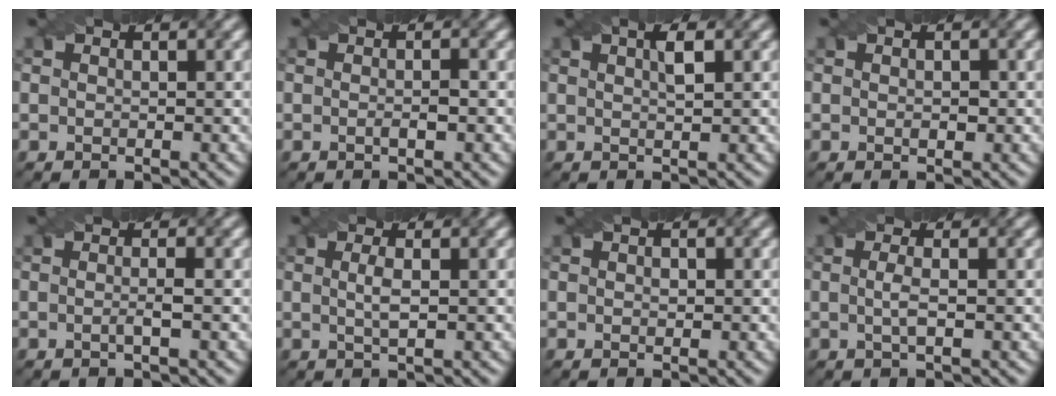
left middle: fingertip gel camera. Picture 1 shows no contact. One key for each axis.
{"total": 1.2, "fx": -0.4, "fy": 0.1, "fz": 1.1, "tx": -0.020, "ty": -0.001, "tz": -0.006}
{"total": 1.6, "fx": 0.7, "fy": 0.3, "fz": 1.4, "tx": -0.024, "ty": 0.004, "tz": 0.012}
{"total": 1.0, "fx": -0.1, "fy": 0.5, "fz": 0.8, "tx": -0.012, "ty": -0.001, "tz": 0.000}
{"total": 1.3, "fx": -0.4, "fy": 0.2, "fz": 1.3, "tx": -0.023, "ty": -0.003, "tz": -0.008}
{"total": 1.6, "fx": 0.1, "fy": 0.4, "fz": 1.6, "tx": -0.034, "ty": 0.003, "tz": 0.002}
{"total": 0.6, "fx": 0.0, "fy": 0.5, "fz": 0.4, "tx": -0.007, "ty": -0.001, "tz": 0.000}
{"total": 1.6, "fx": -0.1, "fy": 0.4, "fz": 1.5, "tx": -0.033, "ty": 0.002, "tz": -0.004}